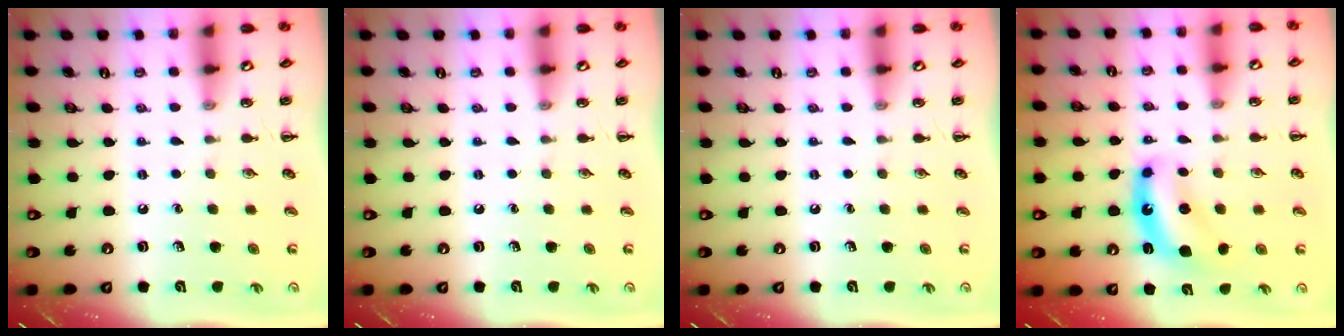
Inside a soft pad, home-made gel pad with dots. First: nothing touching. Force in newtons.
{"total": 0.0}
{"total": 0.0}
{"total": 7.8, "press": 7.7, "slide": 1.4}